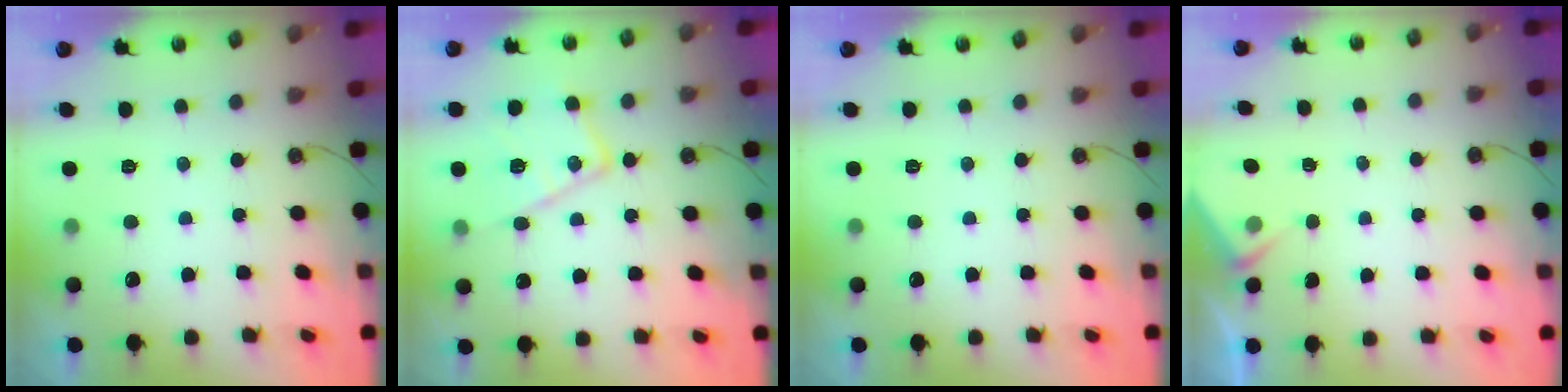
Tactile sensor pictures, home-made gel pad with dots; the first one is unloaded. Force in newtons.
{"total": 15.4, "press": 15.3, "slide": 1.5}
{"total": 0.0}
{"total": 3.0, "press": 3.0, "slide": 0.5}